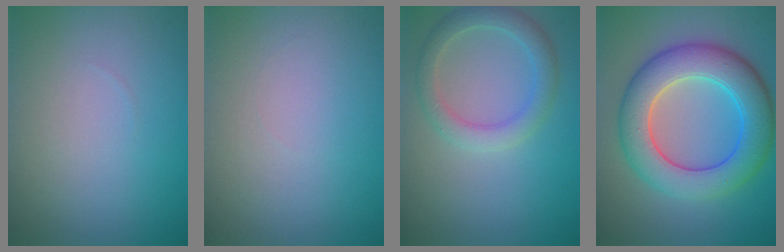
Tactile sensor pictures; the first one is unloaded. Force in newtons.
{"total": 0.0}
{"total": 3.0, "press": 3.0, "slide": 0.1}
{"total": 8.3, "press": 8.3, "slide": 0.5}